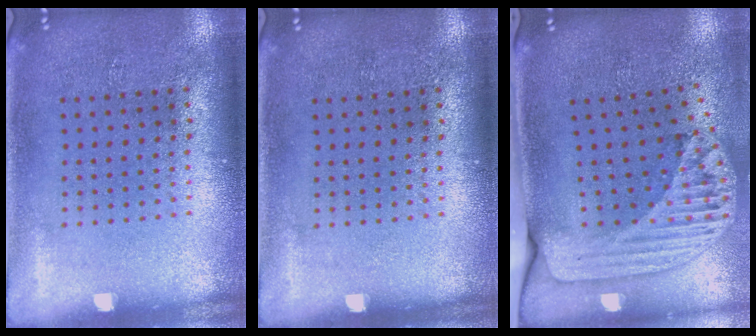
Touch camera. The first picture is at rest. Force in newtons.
{"total": 0.0}
{"total": 2.4, "press": 1.7, "slide": 1.7}